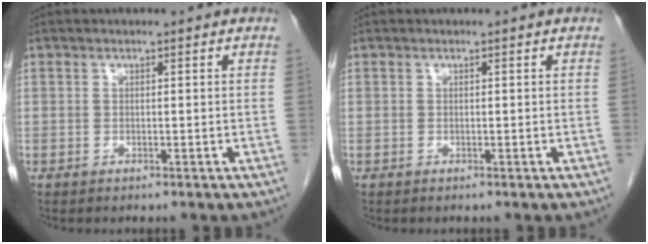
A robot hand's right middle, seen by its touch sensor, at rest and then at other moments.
{"total": 0.0}